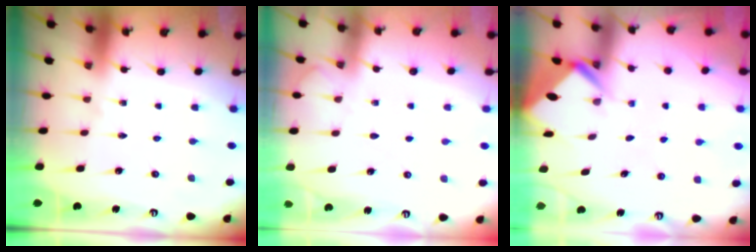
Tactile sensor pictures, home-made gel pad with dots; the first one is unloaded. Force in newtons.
{"total": 2.3, "press": 2.3, "slide": 0.3}
{"total": 3.4, "press": 3.4, "slide": 0.2}